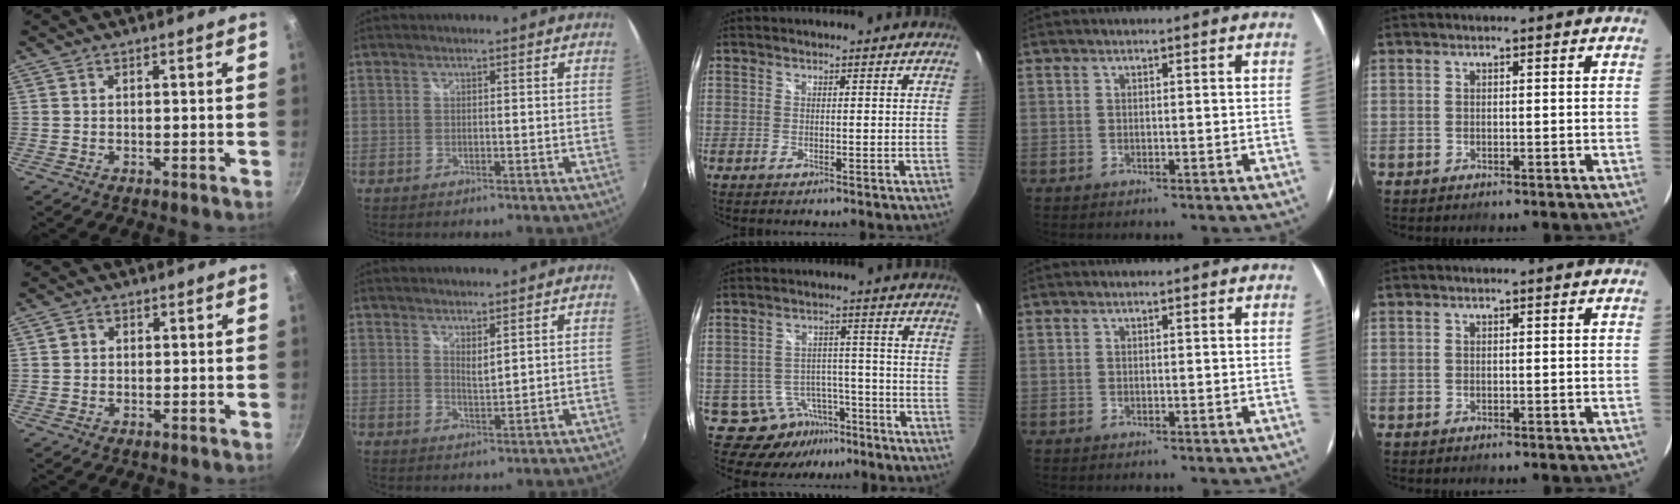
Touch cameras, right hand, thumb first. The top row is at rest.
{"thumb": {"total": 1.7, "force": [0.3, 1.6, 0.6], "torque": [-0.007, 0.003, 0.003]}, "index": {"total": 2.7, "force": [2.0, 0.7, 1.7], "torque": [-0.029, -0.005, 0.033]}, "middle": {"total": 7.3, "force": [-5.0, 5.2, 0.5], "torque": [-0.007, 0.030, -0.064]}}